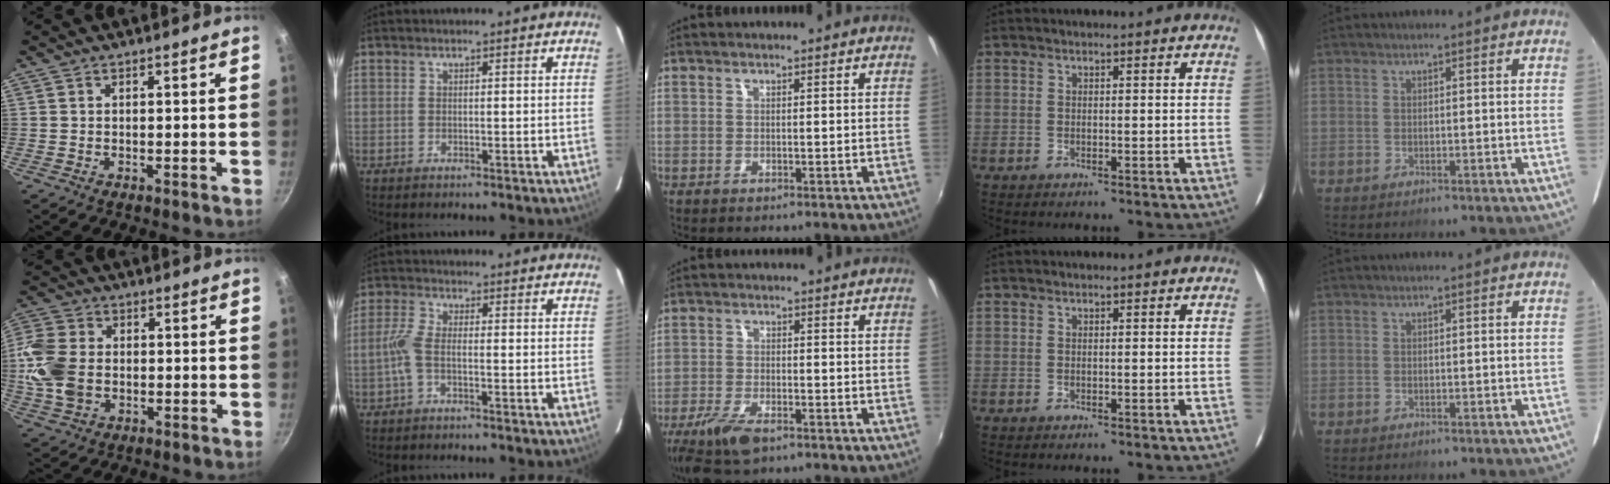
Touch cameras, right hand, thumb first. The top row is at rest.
{"thumb": {"total": 13.0, "force": [-0.8, 9.7, 8.6], "torque": [-0.173, 0.009, -0.024]}, "index": {"total": 3.6, "force": [-1.4, 1.0, 3.1], "torque": [-0.079, 0.005, -0.031]}, "middle": {"total": 9.3, "force": [-6.1, 3.5, 6.0], "torque": [-0.148, -0.025, -0.116]}}